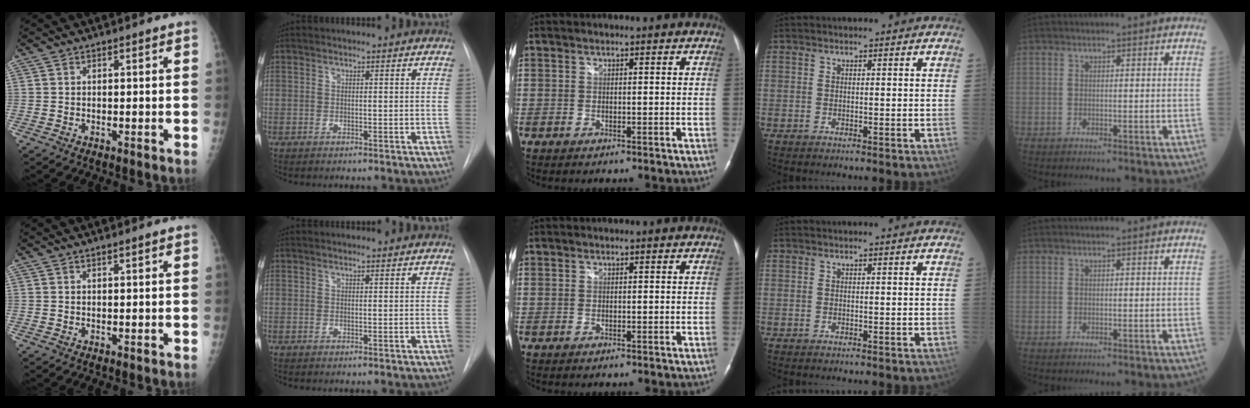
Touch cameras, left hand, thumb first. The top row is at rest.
{"thumb": {"total": 0.6, "force": [0.3, 0.0, 0.5], "torque": [-0.010, 0.001, 0.005]}, "index": {"total": 1.6, "force": [1.5, 0.2, 0.1], "torque": [-0.009, 0.007, 0.018]}}